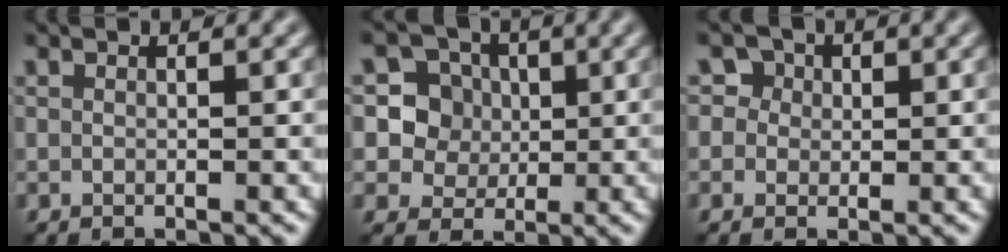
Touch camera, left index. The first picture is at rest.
{"total": 4.1, "force": [0.4, 3.9, 1.2], "torque": [-0.018, -0.002, 0.005]}
{"total": 3.5, "force": [1.5, 3.1, 1.1], "torque": [-0.013, 0.009, 0.009]}